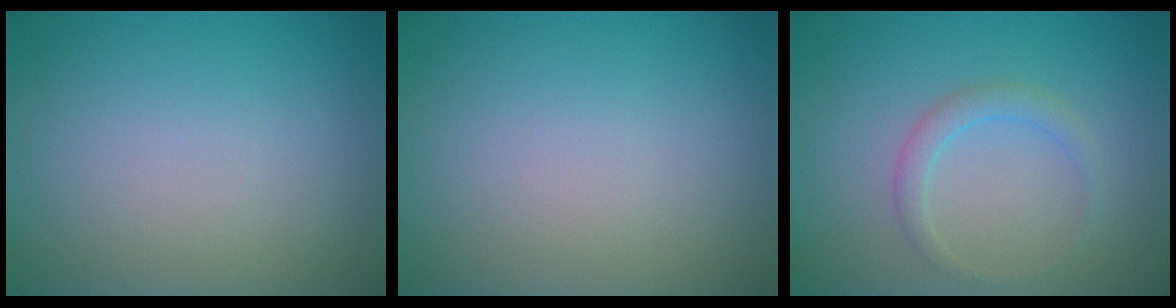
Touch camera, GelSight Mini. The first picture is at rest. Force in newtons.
{"total": 0.0}
{"total": 1.6, "press": 1.6, "slide": 0.0}